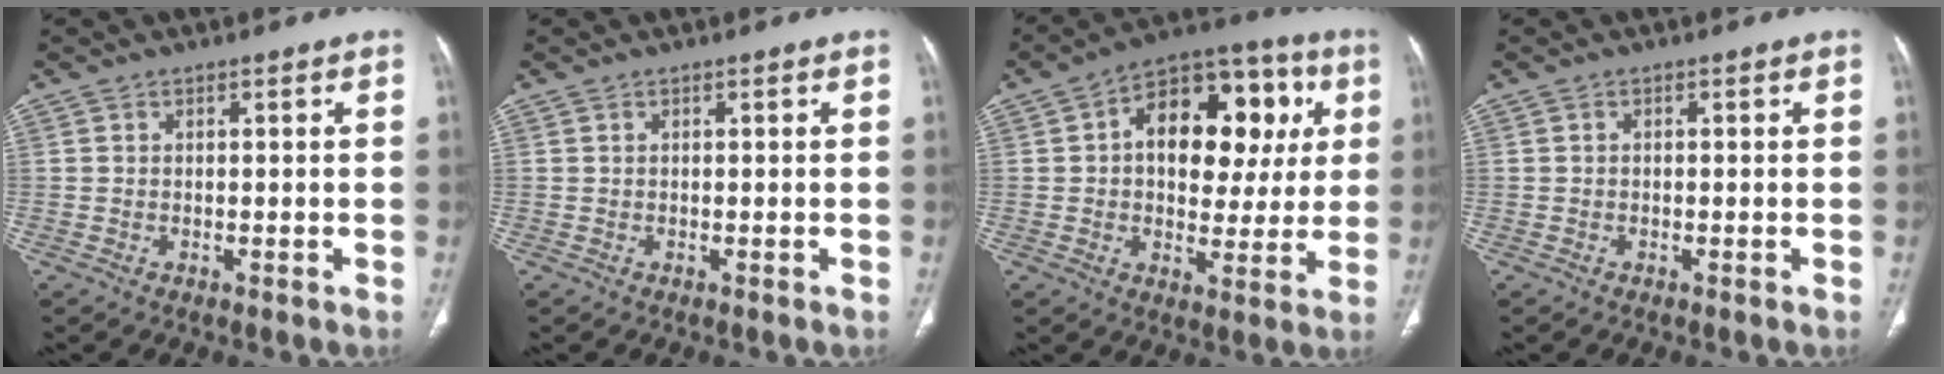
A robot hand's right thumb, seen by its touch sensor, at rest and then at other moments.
{"total": 0.0}
{"total": 19.6, "force": [4.0, 12.3, 14.8], "torque": [-0.152, 0.024, 0.054]}
{"total": 0.0}